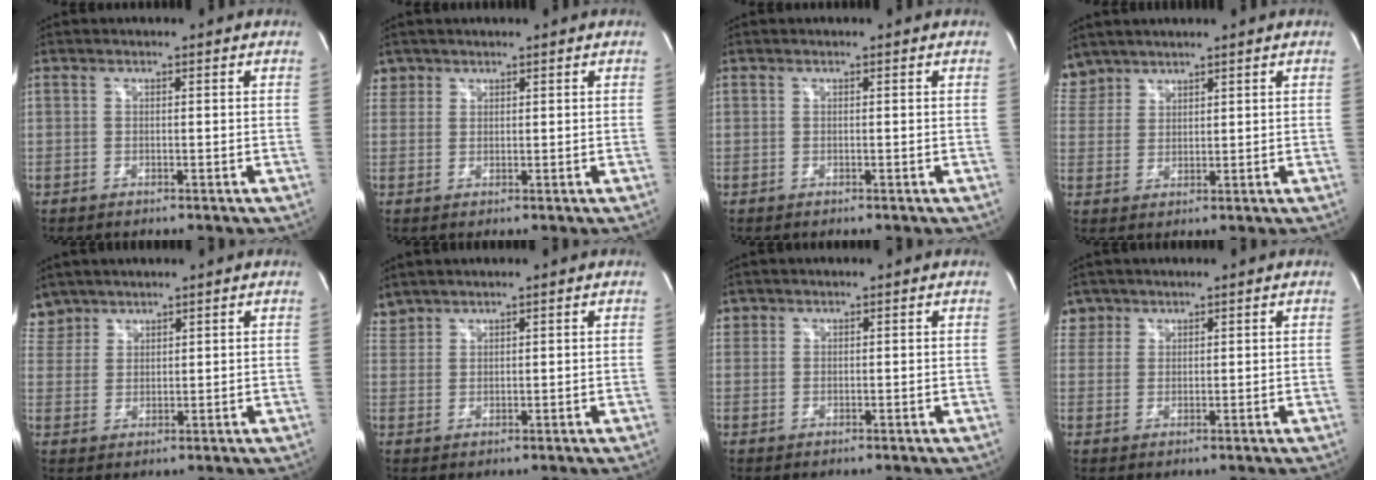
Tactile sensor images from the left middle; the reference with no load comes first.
{"total": 2.1, "force": [1.5, 1.4, -0.3], "torque": [0.015, 0.009, 0.024]}
{"total": 0.0}
{"total": 5.3, "force": [4.7, 2.5, -0.1], "torque": [-0.001, 0.013, 0.103]}
{"total": 5.0, "force": [4.4, 2.5, -0.2], "torque": [0.008, 0.011, 0.093]}
{"total": 2.8, "force": [2.8, 0.5, -0.1], "torque": [-0.008, 0.017, 0.062]}
{"total": 1.3, "force": [0.9, 1.0, 0.0], "torque": [0.010, 0.009, 0.013]}
{"total": 2.9, "force": [2.2, 1.8, -0.5], "torque": [0.016, 0.007, 0.041]}